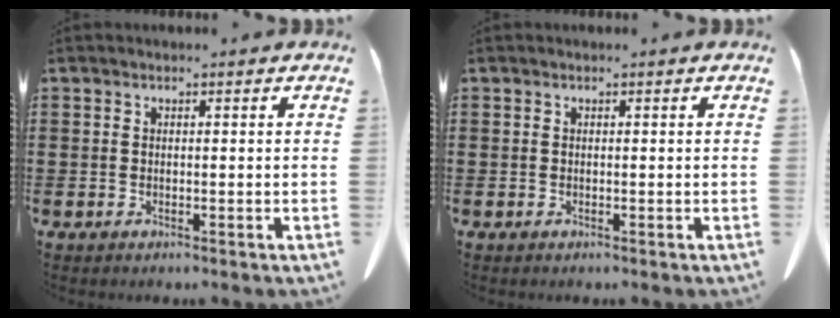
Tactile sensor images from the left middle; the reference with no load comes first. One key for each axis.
{"total": 0.0}